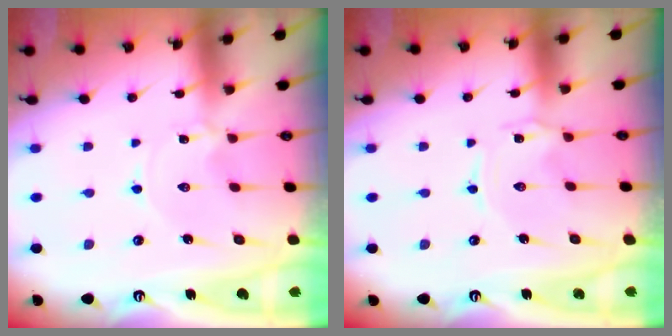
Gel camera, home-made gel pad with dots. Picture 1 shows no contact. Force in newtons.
{"total": 0.0}